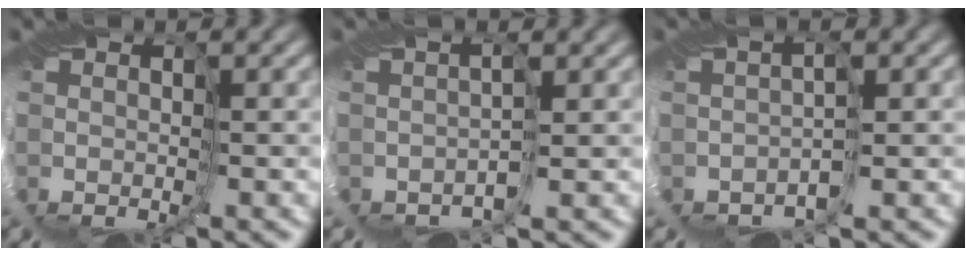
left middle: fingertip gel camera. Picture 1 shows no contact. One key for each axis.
{"total": 0.5, "fx": -0.3, "fy": -0.3, "fz": 0.2, "tx": -0.022, "ty": 0.006, "tz": -0.006}
{"total": 1.0, "fx": -0.9, "fy": -0.3, "fz": -0.4, "tx": 0.003, "ty": 0.001, "tz": -0.016}